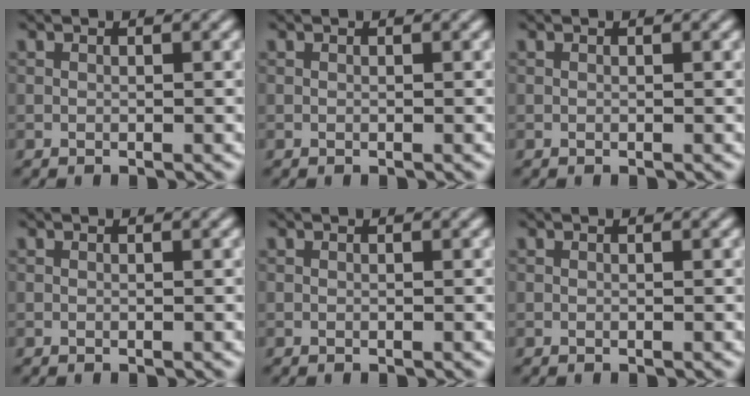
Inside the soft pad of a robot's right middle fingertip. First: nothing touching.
{"total": 0.0}
{"total": 0.0}
{"total": 0.0}
{"total": 0.0}
{"total": 0.0}